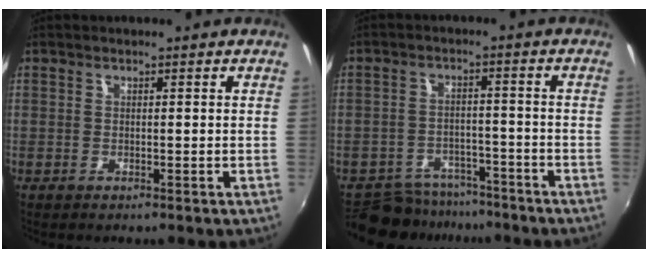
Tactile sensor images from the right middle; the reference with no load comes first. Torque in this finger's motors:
{"motor_torque": [-0.59, -0.47, -0.06, -0.02]}